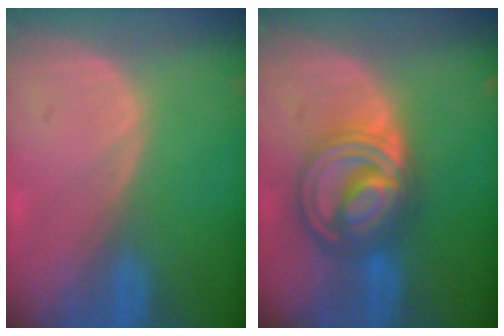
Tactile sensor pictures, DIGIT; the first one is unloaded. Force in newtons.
{"total": 9.0, "press": 9.0, "slide": 0.6}